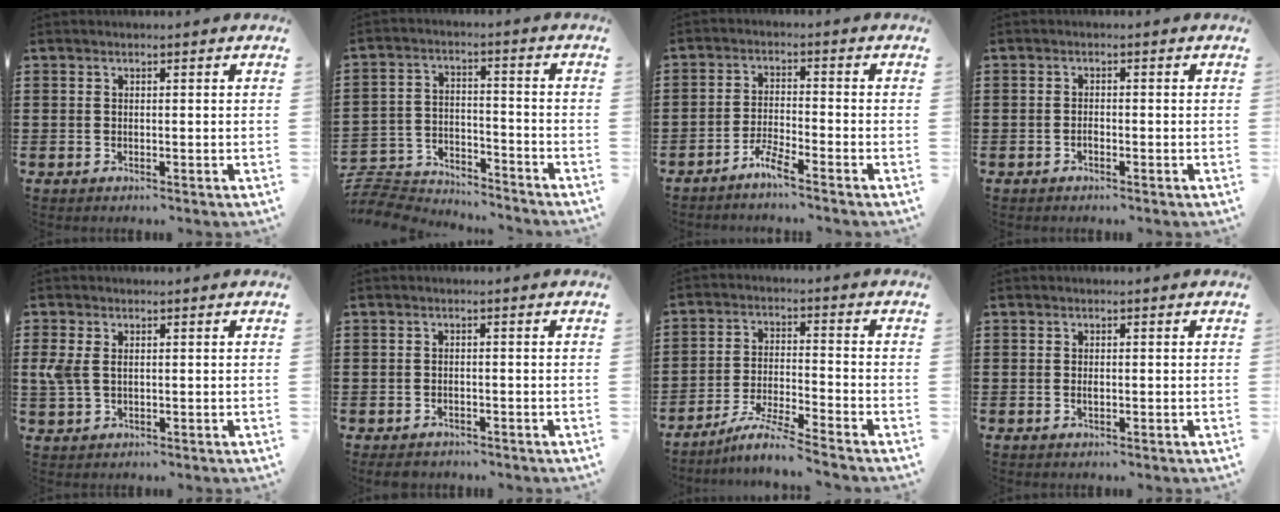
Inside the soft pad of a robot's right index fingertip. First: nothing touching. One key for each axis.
{"total": 7.1, "fx": -6.9, "fy": 1.4, "fz": 0.8, "tx": -0.026, "ty": 0.016, "tz": -0.140}
{"total": 3.3, "fx": -2.9, "fy": 0.0, "fz": 1.6, "tx": -0.045, "ty": 0.001, "tz": -0.059}
{"total": 0.8, "fx": -0.6, "fy": 0.2, "fz": 0.5, "tx": -0.013, "ty": -0.005, "tz": -0.010}
{"total": 3.2, "fx": 0.6, "fy": 1.8, "fz": 2.5, "tx": -0.069, "ty": 0.000, "tz": 0.005}
{"total": 1.4, "fx": -1.4, "fy": 0.4, "fz": 0.2, "tx": -0.007, "ty": -0.001, "tz": -0.029}
{"total": 5.9, "fx": -5.4, "fy": -0.4, "fz": 2.4, "tx": -0.053, "ty": -0.012, "tz": -0.107}
{"total": 0.8, "fx": -0.2, "fy": 0.3, "fz": 0.7, "tx": -0.015, "ty": -0.002, "tz": -0.003}